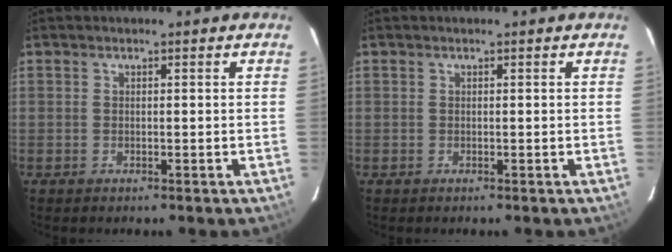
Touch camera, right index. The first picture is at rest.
{"total": 0.0}